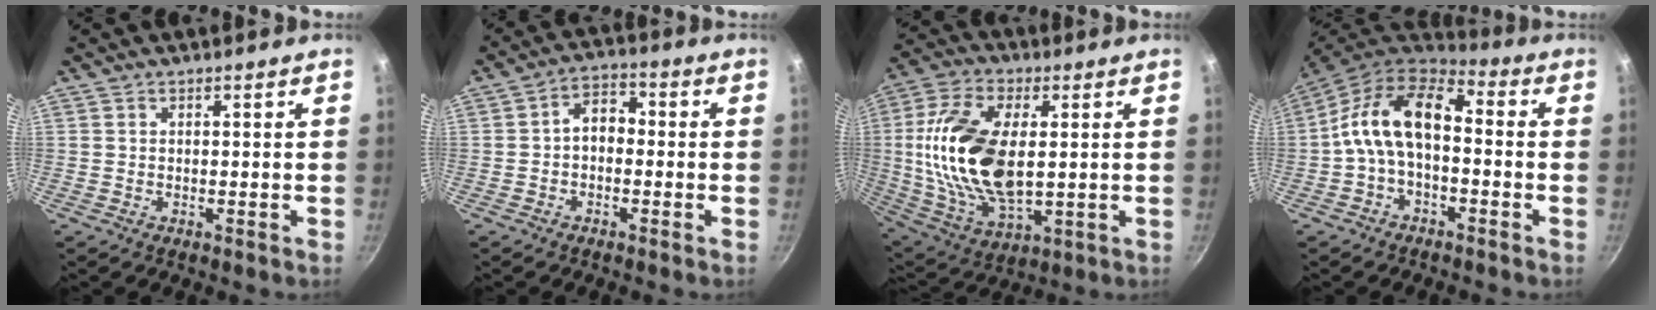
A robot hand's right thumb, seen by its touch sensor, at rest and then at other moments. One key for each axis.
{"total": 5.5, "fx": -0.7, "fy": 3.8, "fz": 3.9, "tx": -0.039, "ty": 0.024, "tz": -0.023}
{"total": 21.0, "fx": 1.8, "fy": 11.3, "fz": 17.5, "tx": -0.341, "ty": 0.000, "tz": 0.036}
{"total": 13.1, "fx": -1.2, "fy": 7.7, "fz": 10.5, "tx": -0.181, "ty": 0.047, "tz": -0.040}